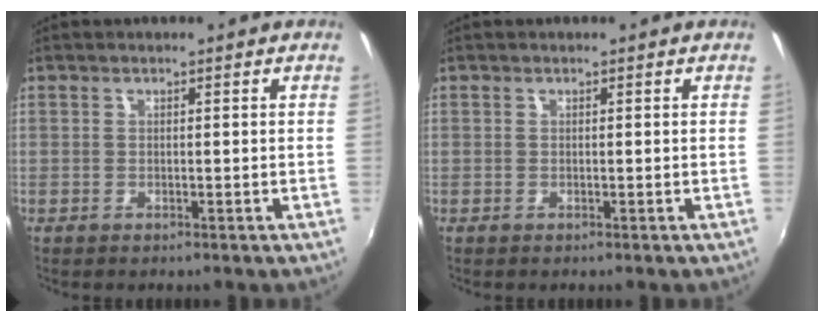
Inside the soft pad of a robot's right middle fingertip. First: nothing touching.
{"total": 0.0}